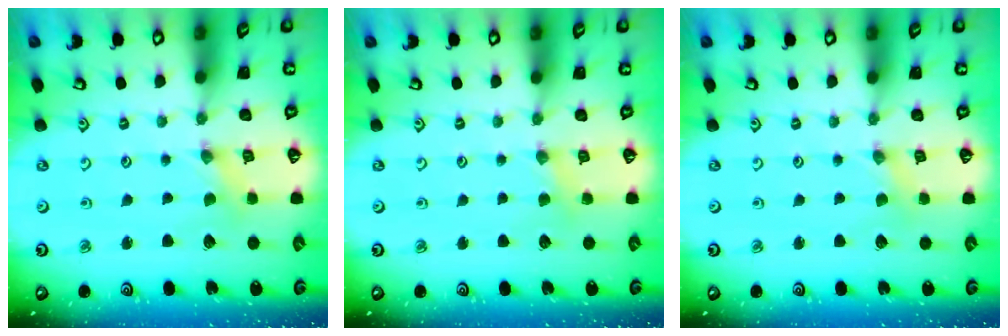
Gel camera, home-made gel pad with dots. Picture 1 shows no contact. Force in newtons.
{"total": 3.0, "press": 3.0, "slide": 0.4}
{"total": 0.0}